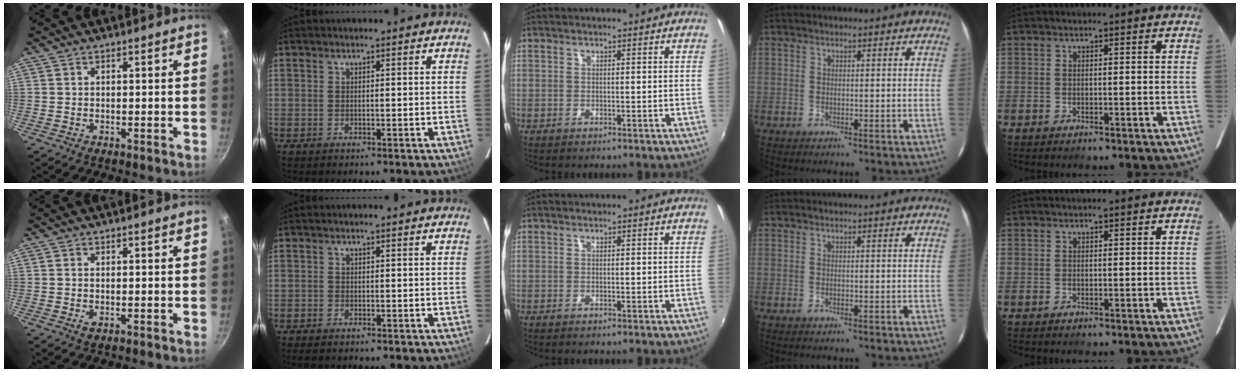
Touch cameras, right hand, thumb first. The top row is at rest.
{"thumb": {"total": 0.9, "force": [-0.2, 0.4, 0.8], "torque": [-0.016, 0.000, -0.002]}, "index": {"total": 1.4, "force": [-1.2, 0.5, 0.5], "torque": [-0.013, -0.004, -0.022]}}